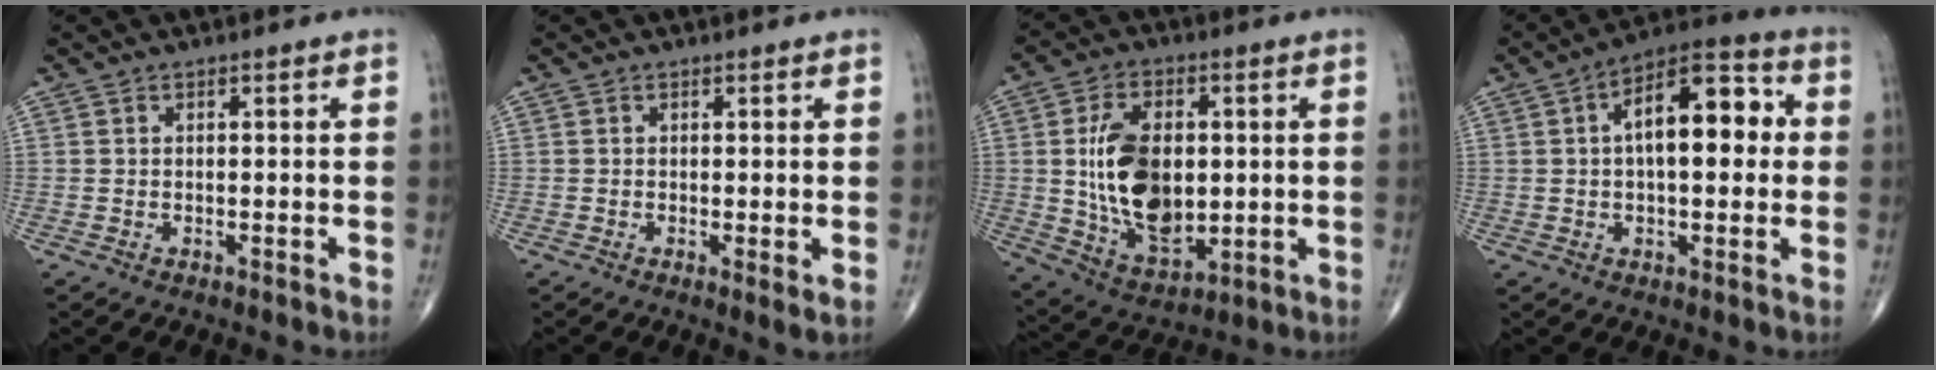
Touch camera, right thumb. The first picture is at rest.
{"total": 1.8, "force": [0.0, 0.3, 1.8], "torque": [-0.032, -0.009, -0.004]}
{"total": 17.0, "force": [0.8, 10.1, 13.6], "torque": [-0.218, -0.010, 0.027]}
{"total": 14.5, "force": [2.1, 6.9, 12.6], "torque": [-0.170, 0.030, 0.023]}